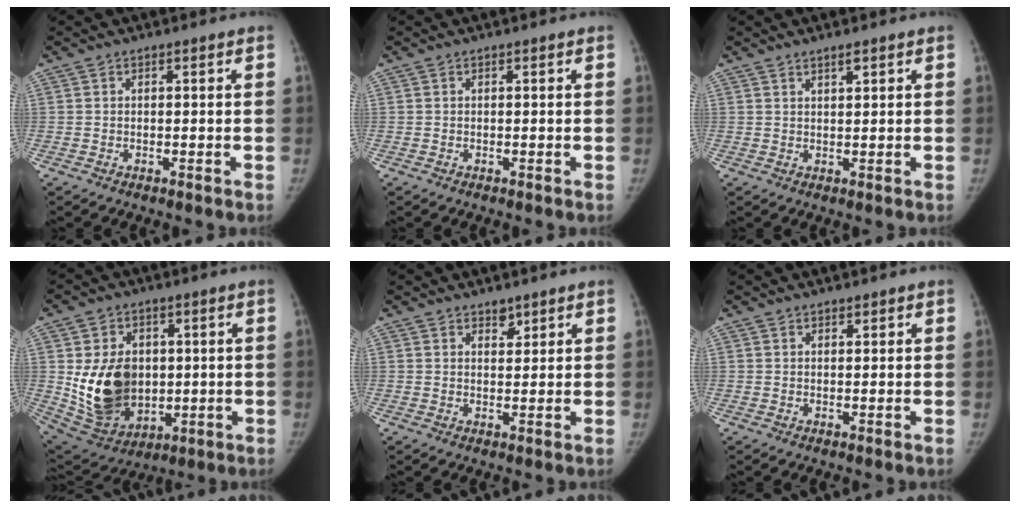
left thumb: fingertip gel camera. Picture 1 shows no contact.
{"total": 0.0}
{"total": 1.7, "force": [1.3, 0.3, 1.0], "torque": [-0.014, -0.009, 0.023]}
{"total": 16.3, "force": [0.8, 12.2, 10.8], "torque": [-0.146, -0.016, 0.042]}
{"total": 2.3, "force": [1.7, 1.3, 0.9], "torque": [0.002, -0.012, 0.026]}
{"total": 1.1, "force": [0.8, 0.6, 0.4], "torque": [0.002, -0.004, 0.009]}